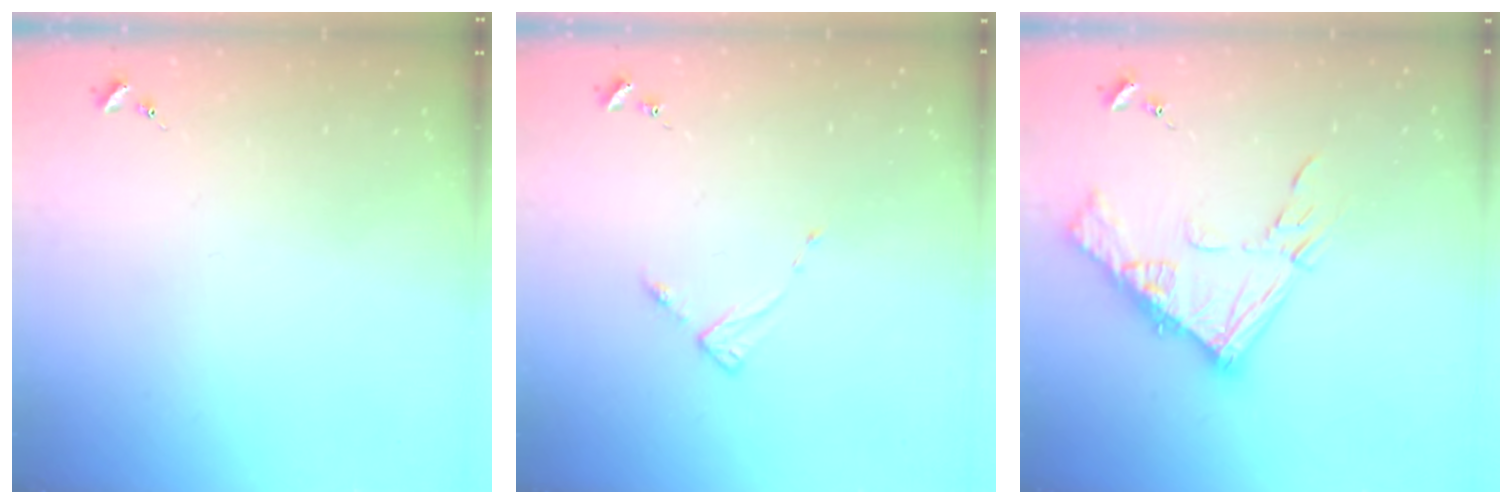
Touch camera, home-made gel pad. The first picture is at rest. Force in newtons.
{"total": 3.7, "press": 3.6, "slide": 0.4}
{"total": 14.5, "press": 14.4, "slide": 1.6}